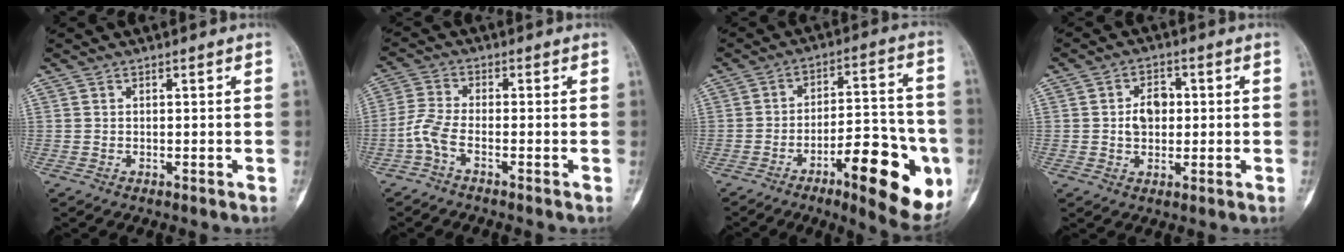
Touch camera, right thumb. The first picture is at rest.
{"total": 4.4, "force": [-2.3, 1.3, 3.5], "torque": [-0.091, 0.012, -0.055]}
{"total": 19.6, "force": [-7.5, 6.3, 16.9], "torque": [-0.206, 0.029, -0.102]}
{"total": 5.1, "force": [0.3, 3.8, 3.3], "torque": [-0.035, 0.009, 0.003]}